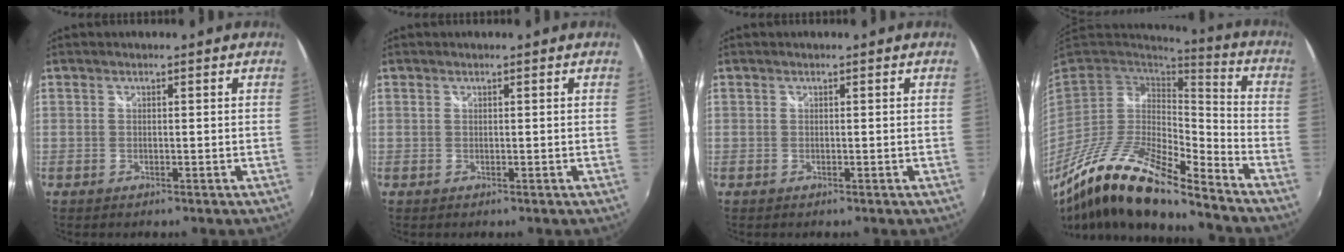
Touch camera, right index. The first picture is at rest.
{"total": 0.0}
{"total": 0.0}
{"total": 19.8, "force": [-14.5, 4.1, 12.9], "torque": [-0.243, -0.041, -0.279]}